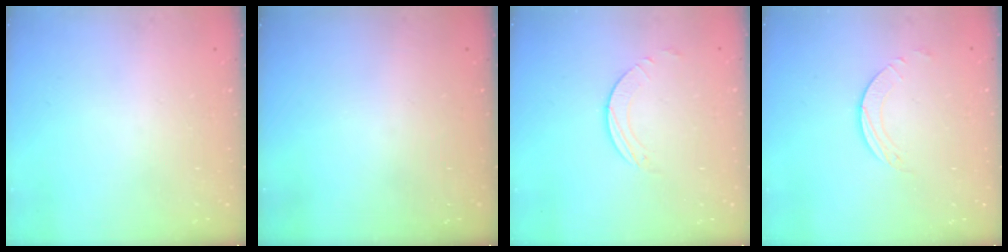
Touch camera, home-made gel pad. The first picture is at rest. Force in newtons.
{"total": 0.0}
{"total": 1.6, "press": 1.6, "slide": 0.2}
{"total": 2.0, "press": 1.9, "slide": 0.3}